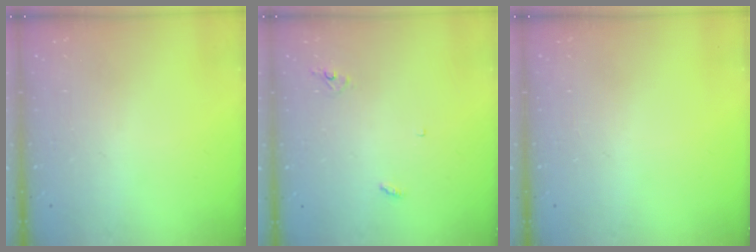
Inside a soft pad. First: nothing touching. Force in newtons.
{"total": 2.9, "press": 2.9, "slide": 0.2}
{"total": 0.0}